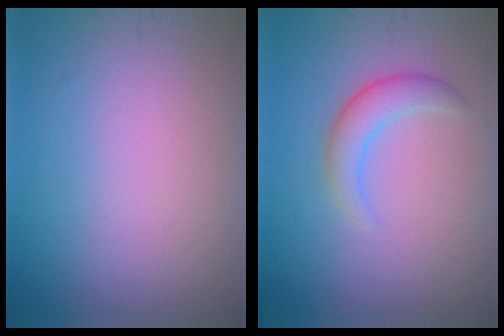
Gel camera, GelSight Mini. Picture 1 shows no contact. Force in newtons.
{"total": 2.5, "press": 2.5, "slide": 0.1}